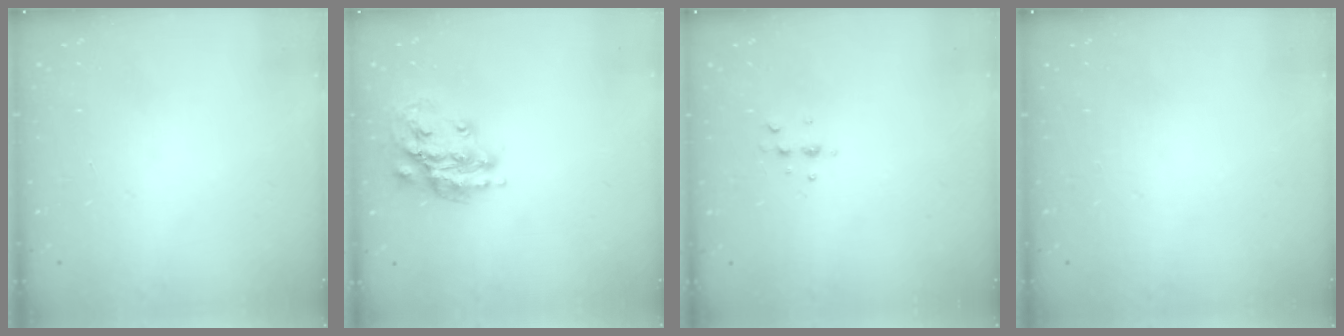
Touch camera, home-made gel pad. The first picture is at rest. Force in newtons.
{"total": 16.1, "press": 16.1, "slide": 1.5}
{"total": 4.7, "press": 4.6, "slide": 0.6}
{"total": 0.0}